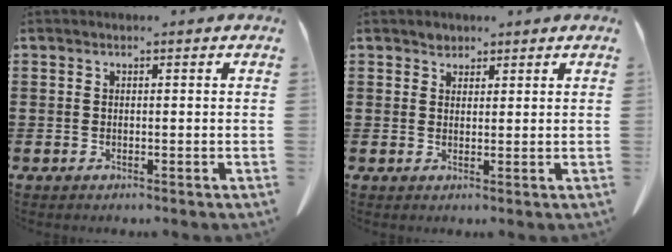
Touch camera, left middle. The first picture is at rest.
{"total": 1.6, "force": [1.3, 0.9, 0.2], "torque": [0.001, 0.000, 0.024]}